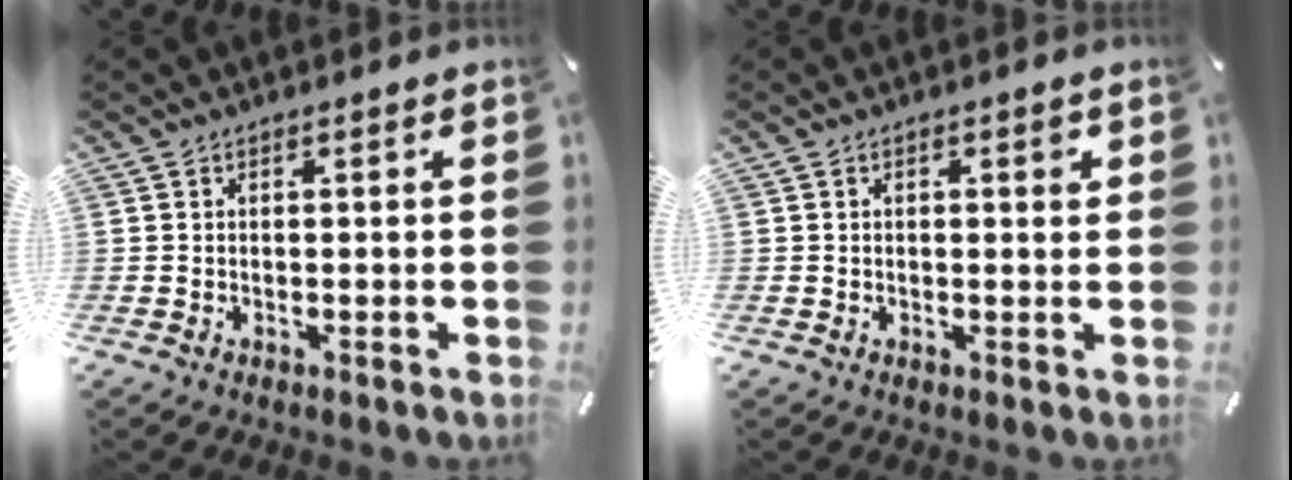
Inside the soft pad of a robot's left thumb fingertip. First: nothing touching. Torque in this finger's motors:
{"motor_torque": [0.03, -0.31, 0.08, 0.25, 0.00]}